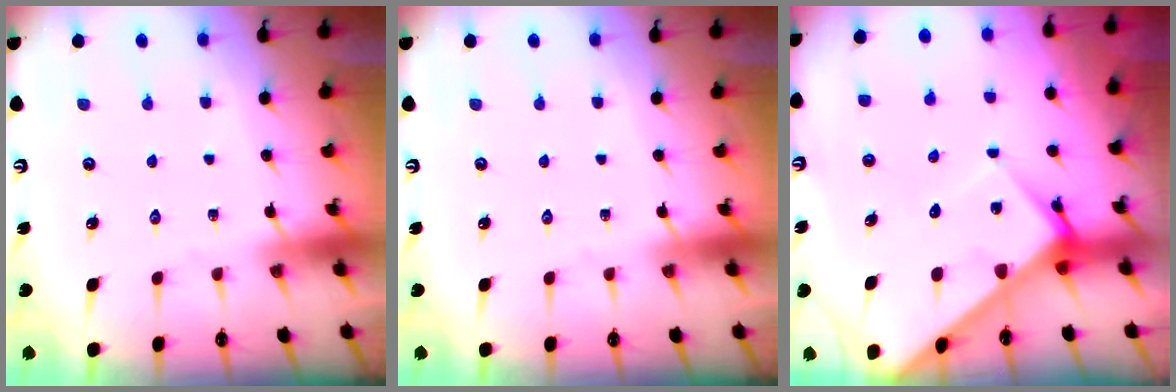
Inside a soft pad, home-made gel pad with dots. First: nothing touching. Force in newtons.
{"total": 0.0}
{"total": 5.3, "press": 5.3, "slide": 0.6}